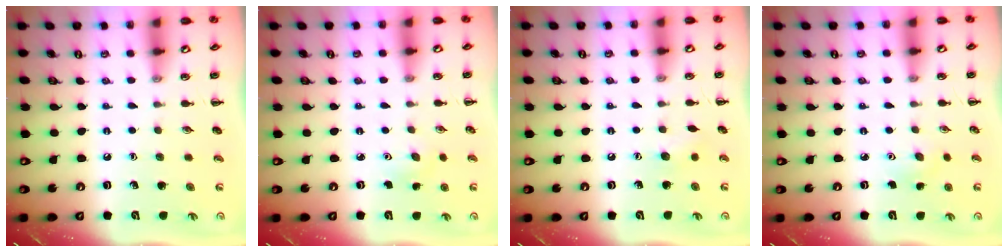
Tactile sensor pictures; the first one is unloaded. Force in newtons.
{"total": 3.5, "press": 3.4, "slide": 1.0}
{"total": 5.8, "press": 5.6, "slide": 1.6}
{"total": 3.2, "press": 3.1, "slide": 0.7}